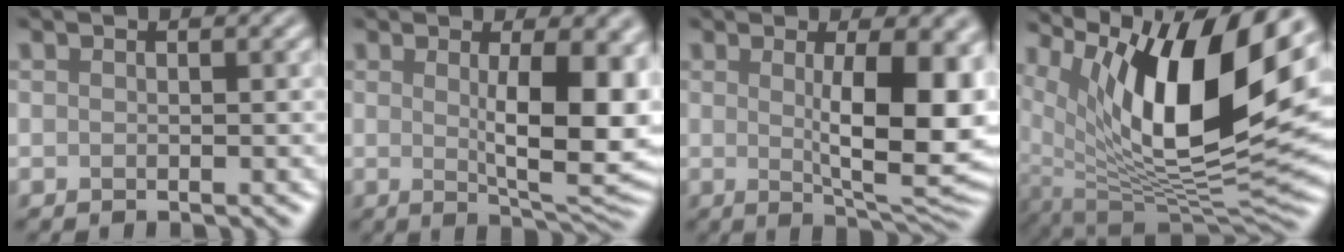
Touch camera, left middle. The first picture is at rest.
{"total": 9.0, "force": [1.0, 2.4, 8.6], "torque": [-0.123, -0.009, 0.023]}
{"total": 10.0, "force": [1.0, 2.7, 9.6], "torque": [-0.133, -0.011, 0.022]}
{"total": 14.5, "force": [6.0, 5.1, 12.1], "torque": [-0.205, -0.001, 0.106]}